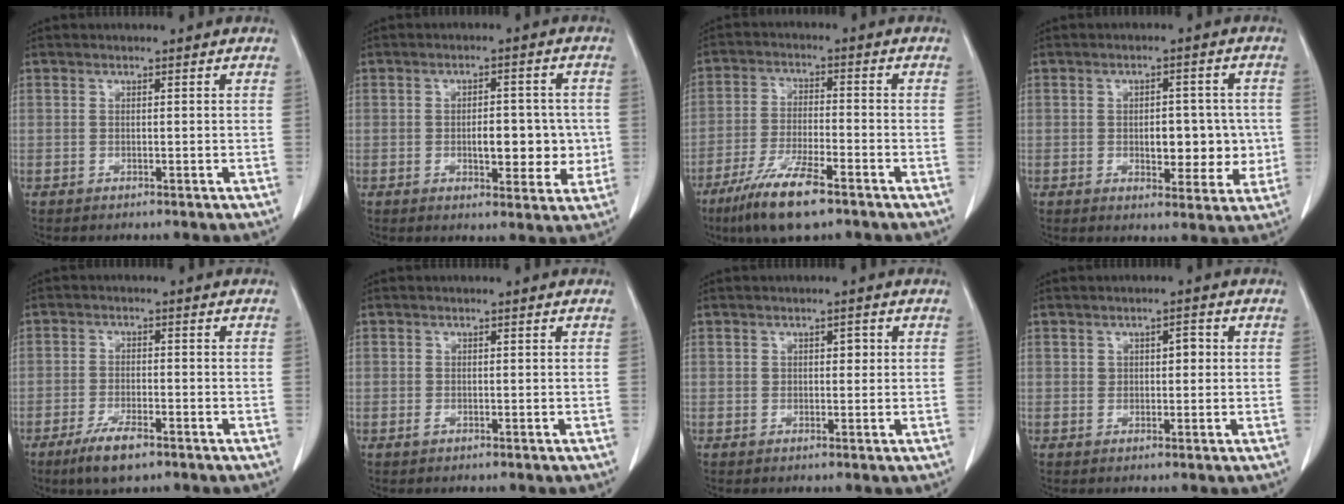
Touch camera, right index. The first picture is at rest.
{"total": 7.5, "force": [-0.7, 3.4, 6.7], "torque": [-0.083, 0.006, -0.002]}
{"total": 10.2, "force": [-6.8, 1.6, 7.5], "torque": [-0.148, -0.022, -0.121]}
{"total": 7.8, "force": [-0.5, 4.1, 6.6], "torque": [-0.076, 0.006, 0.002]}
{"total": 5.6, "force": [-3.7, 1.4, 3.9], "torque": [-0.080, -0.008, -0.063]}
{"total": 0.6, "force": [-0.2, 0.5, 0.2], "torque": [-0.001, 0.002, -0.002]}
{"total": 1.7, "force": [0.5, 1.0, 1.2], "torque": [-0.016, 0.003, 0.007]}
{"total": 2.3, "force": [0.6, 1.3, 1.8], "torque": [-0.025, 0.008, 0.009]}